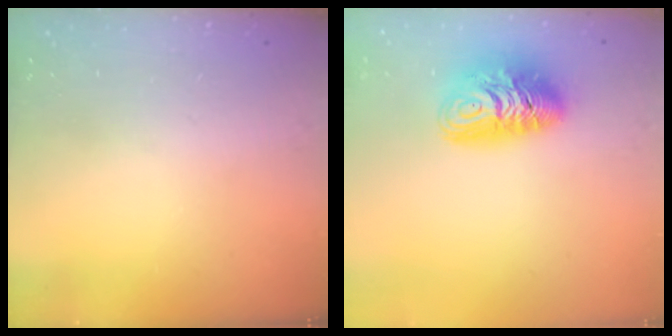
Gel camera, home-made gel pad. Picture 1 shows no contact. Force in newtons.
{"total": 11.5, "press": 11.4, "slide": 1.1}